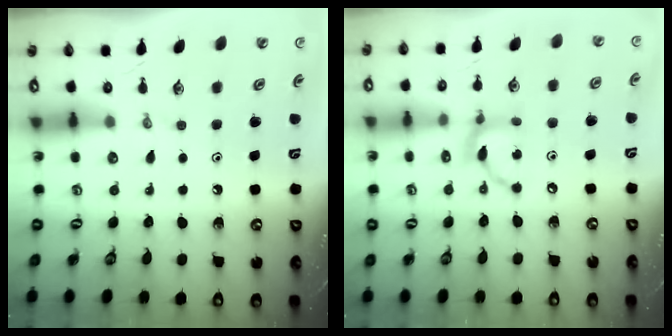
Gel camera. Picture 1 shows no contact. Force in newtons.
{"total": 10.2, "press": 10.2, "slide": 0.9}